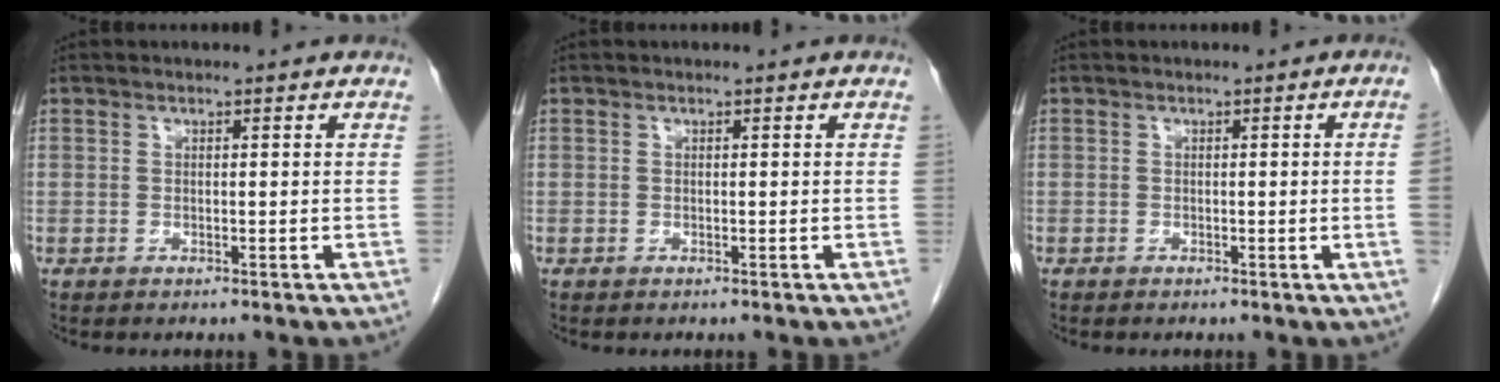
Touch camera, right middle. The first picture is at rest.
{"total": 0.0}
{"total": 2.0, "force": [-0.2, -0.8, 1.8], "torque": [-0.018, 0.000, -0.002]}